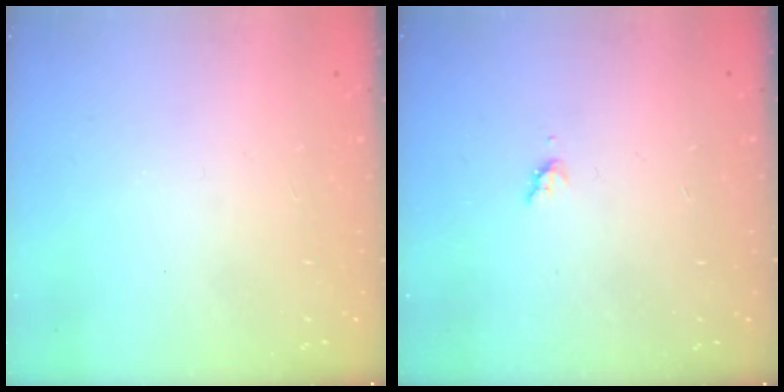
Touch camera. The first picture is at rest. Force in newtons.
{"total": 3.6, "press": 3.5, "slide": 0.6}